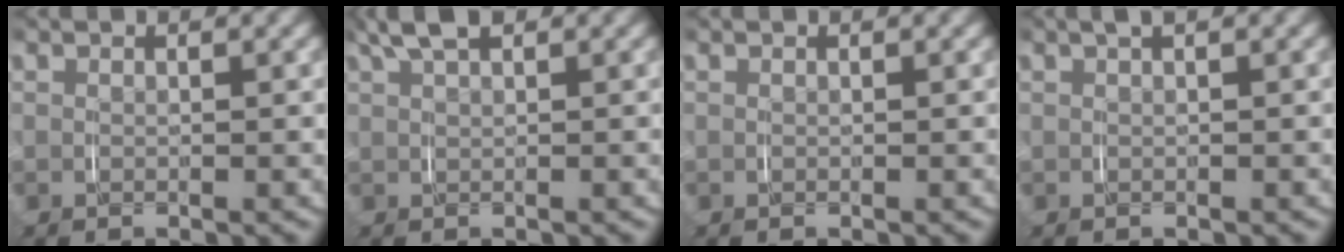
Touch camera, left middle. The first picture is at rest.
{"total": 3.0, "force": [2.2, 0.8, 1.8], "torque": [-0.041, 0.009, 0.040]}
{"total": 0.0}
{"total": 1.1, "force": [0.7, 0.1, 0.9], "torque": [-0.012, 0.012, 0.008]}